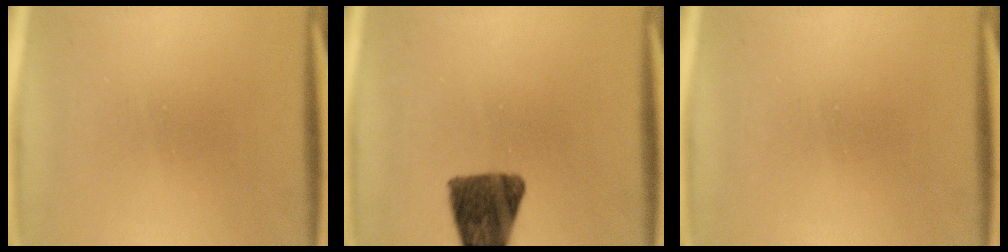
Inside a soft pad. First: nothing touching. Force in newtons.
{"total": 10.7}
{"total": 0.0}